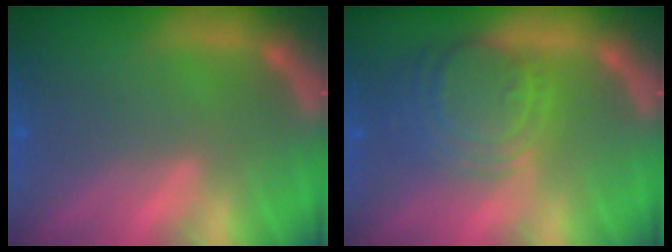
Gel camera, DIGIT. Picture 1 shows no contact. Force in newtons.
{"total": 8.1}